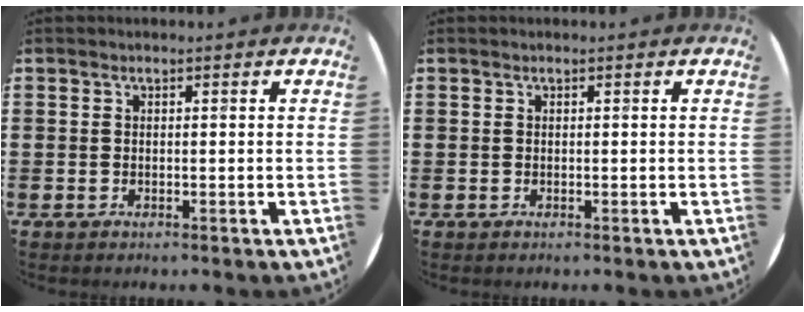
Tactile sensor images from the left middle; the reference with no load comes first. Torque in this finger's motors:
{"motor_torque": [0.29, -0.28, 0.00, 0.00]}